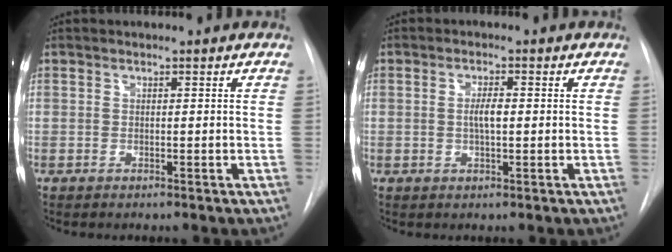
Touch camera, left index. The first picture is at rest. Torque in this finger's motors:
{"motor_torque": [0.44, -0.01, 0.05, 0.03]}